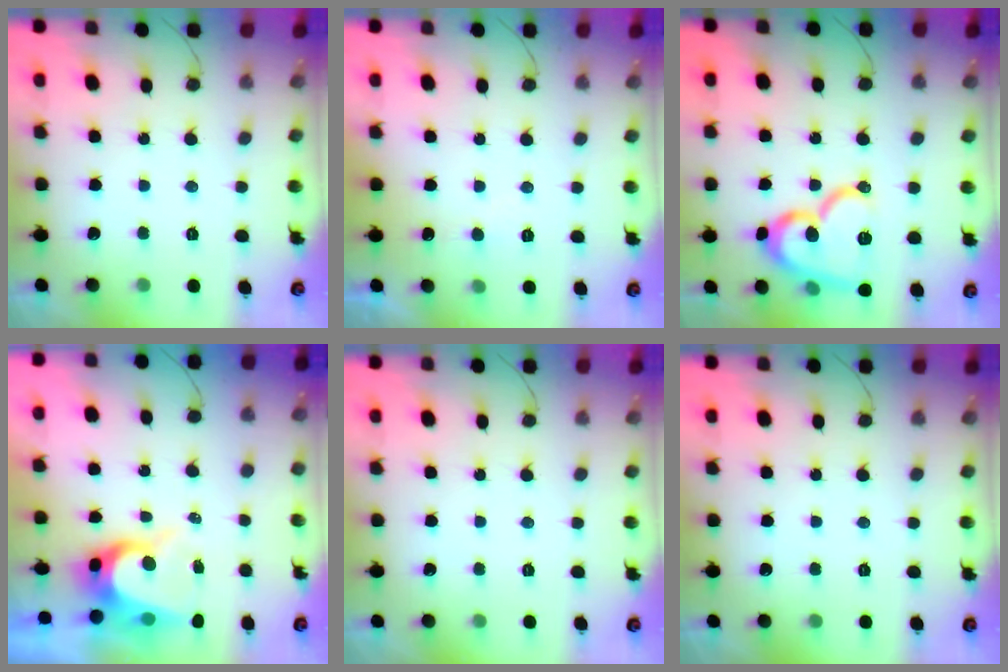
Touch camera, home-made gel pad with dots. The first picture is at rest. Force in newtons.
{"total": 3.8, "press": 3.8, "slide": 0.4}
{"total": 17.1, "press": 17.0, "slide": 0.9}
{"total": 8.7, "press": 8.6, "slide": 0.5}
{"total": 0.0}
{"total": 0.0}